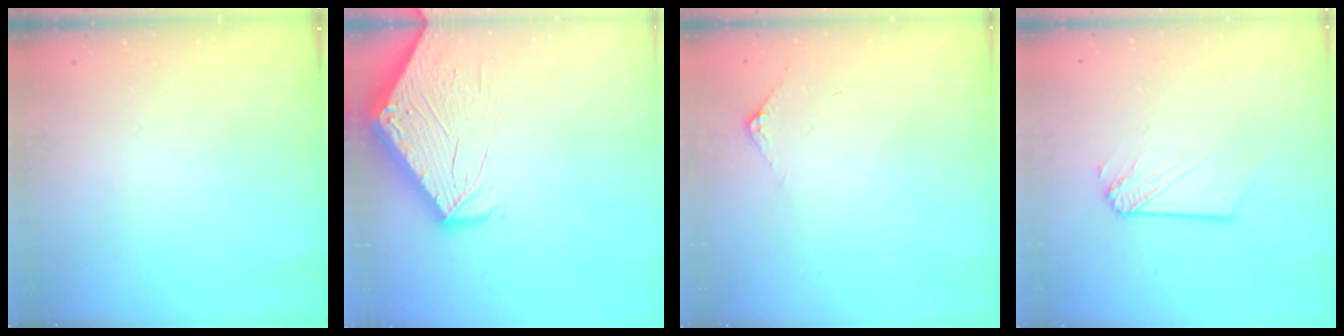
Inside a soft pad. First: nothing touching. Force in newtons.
{"total": 7.2, "press": 7.2, "slide": 0.7}
{"total": 5.4, "press": 5.4, "slide": 0.6}
{"total": 3.5, "press": 3.5, "slide": 0.1}